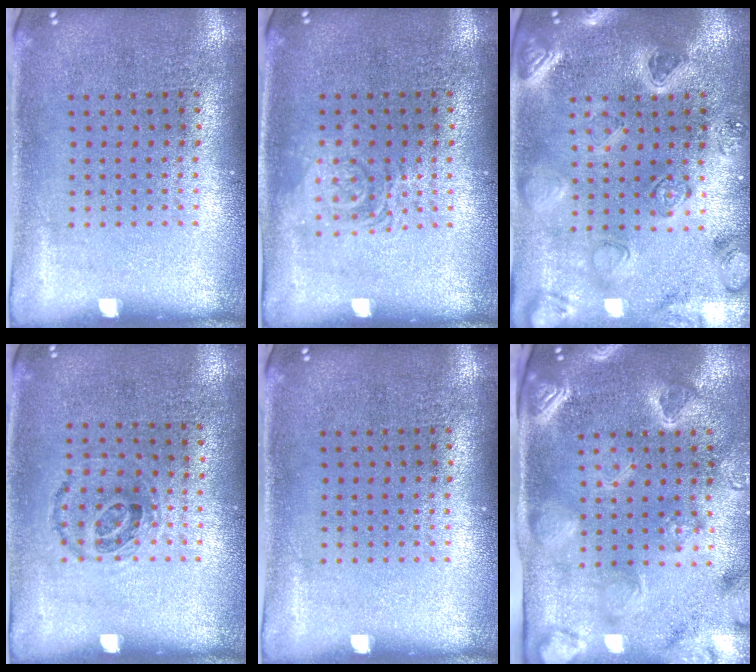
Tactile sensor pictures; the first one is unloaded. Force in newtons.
{"total": 1.2, "press": 1.2, "slide": 0.2}
{"total": 2.3, "press": 2.2, "slide": 0.2}
{"total": 0.9, "press": 0.7, "slide": 0.6}
{"total": 0.0}
{"total": 3.6, "press": 3.1, "slide": 1.8}